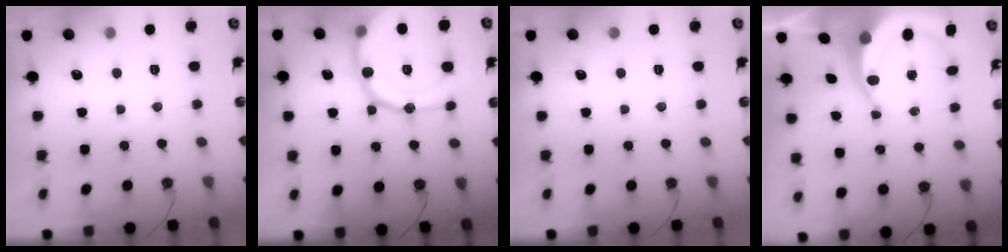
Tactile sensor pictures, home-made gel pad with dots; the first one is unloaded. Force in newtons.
{"total": 21.6, "press": 21.3, "slide": 3.6}
{"total": 0.0}
{"total": 8.0, "press": 7.9, "slide": 1.2}